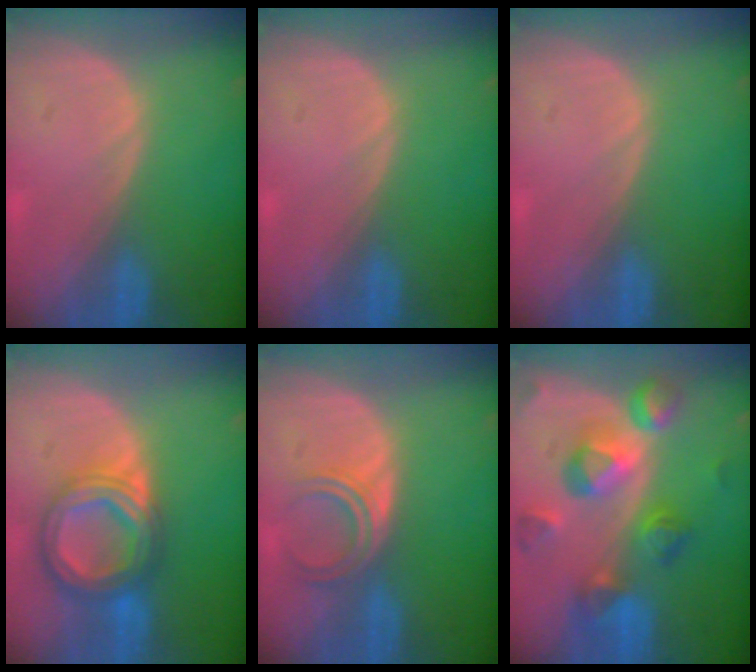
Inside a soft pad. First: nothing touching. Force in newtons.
{"total": 0.0}
{"total": 0.0}
{"total": 8.4, "press": 8.4, "slide": 0.5}
{"total": 4.7, "press": 4.0, "slide": 2.4}
{"total": 10.5, "press": 9.4, "slide": 4.8}